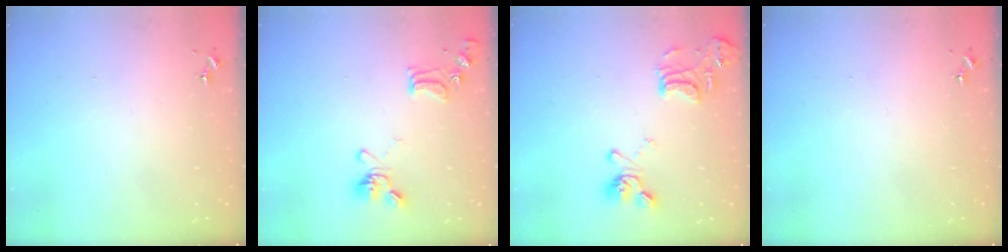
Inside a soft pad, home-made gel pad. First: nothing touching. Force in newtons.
{"total": 13.1, "press": 13.0, "slide": 1.9}
{"total": 14.4, "press": 14.2, "slide": 2.0}
{"total": 0.0}